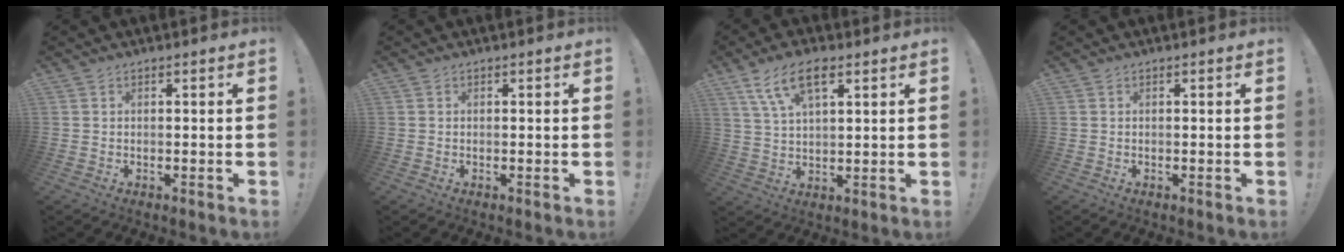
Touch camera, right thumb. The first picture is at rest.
{"total": 0.0}
{"total": 10.6, "force": [5.5, 4.7, 7.7], "torque": [-0.144, -0.004, 0.104]}
{"total": 0.0}